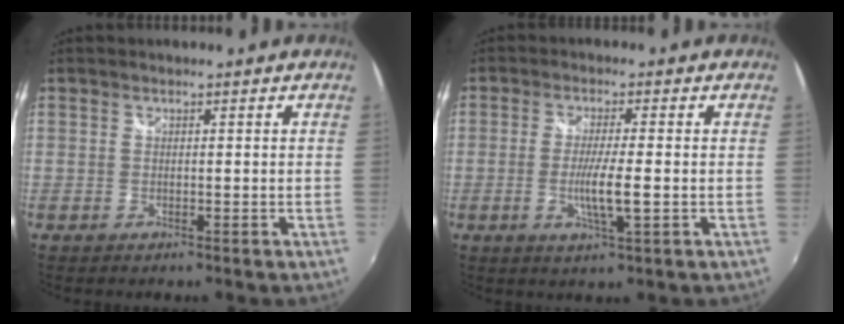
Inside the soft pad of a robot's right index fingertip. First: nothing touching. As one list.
[{"total": 5.5, "force": [-1.3, 0.0, 5.3], "torque": [-0.098, -0.010, -0.024]}]